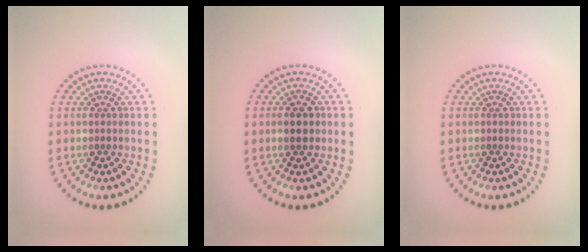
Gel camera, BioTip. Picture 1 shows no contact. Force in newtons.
{"total": 2.5, "press": 2.5, "slide": 0.2}
{"total": 0.0}